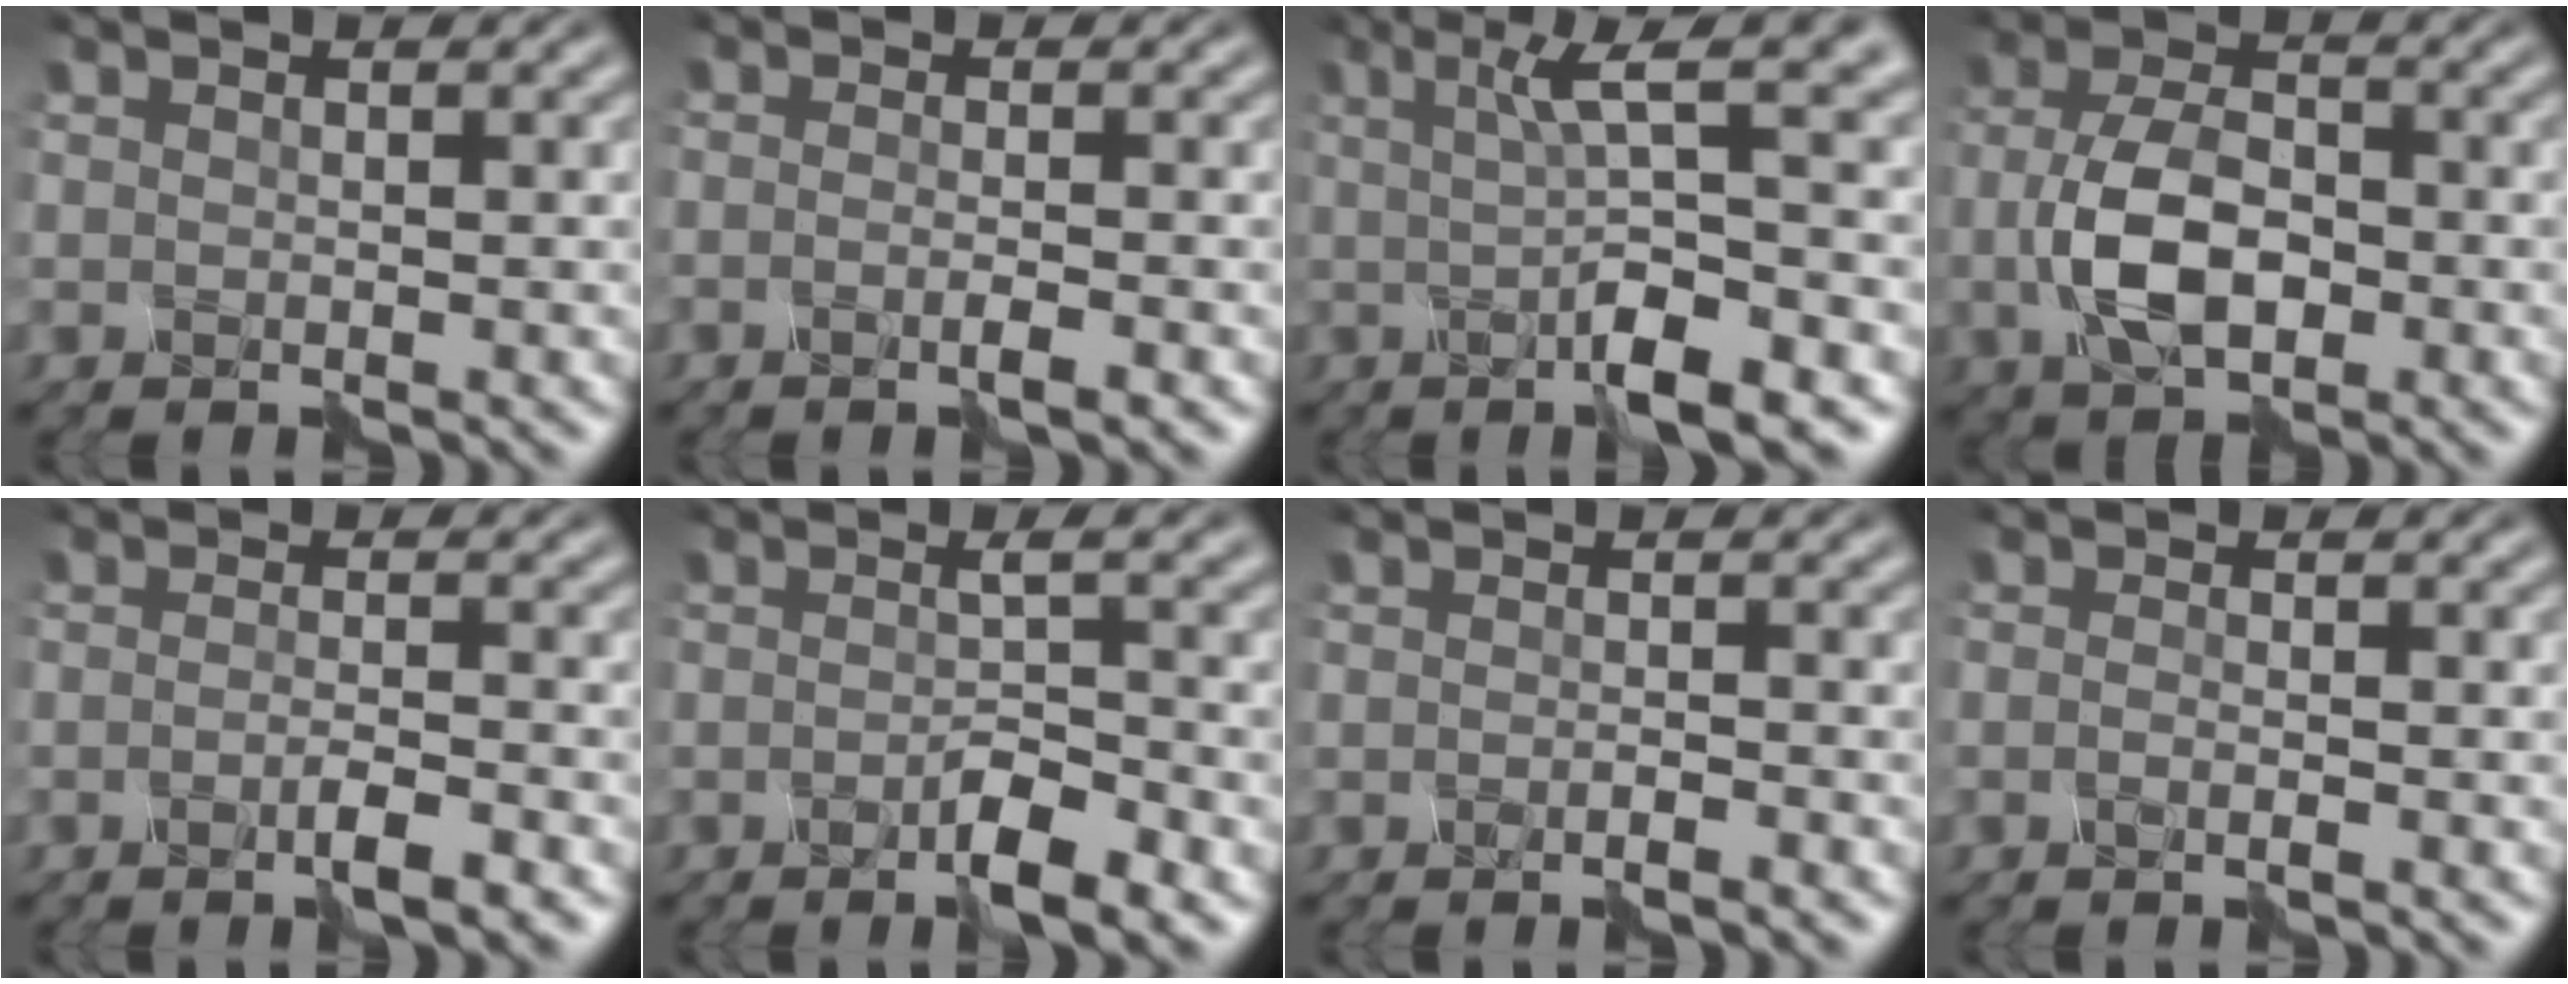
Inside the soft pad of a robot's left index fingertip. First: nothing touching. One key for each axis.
{"total": 1.6, "fx": -1.2, "fy": -0.2, "fz": 1.0, "tx": -0.017, "ty": -0.001, "tz": -0.026}
{"total": 6.9, "fx": -0.1, "fy": 0.6, "fz": 6.9, "tx": -0.103, "ty": 0.013, "tz": -0.001}
{"total": 5.6, "fx": -1.4, "fy": 3.2, "fz": 4.4, "tx": -0.100, "ty": -0.004, "tz": -0.028}
{"total": 2.6, "fx": -1.9, "fy": -0.1, "fz": 1.7, "tx": -0.032, "ty": 0.001, "tz": -0.037}
{"total": 3.3, "fx": -1.8, "fy": -0.1, "fz": 2.7, "tx": -0.049, "ty": -0.001, "tz": -0.034}
{"total": 1.4, "fx": -1.3, "fy": -0.4, "fz": 0.4, "tx": -0.009, "ty": -0.003, "tz": -0.023}
{"total": 1.2, "fx": -1.1, "fy": 0.0, "fz": 0.6, "tx": -0.014, "ty": -0.006, "tz": -0.020}